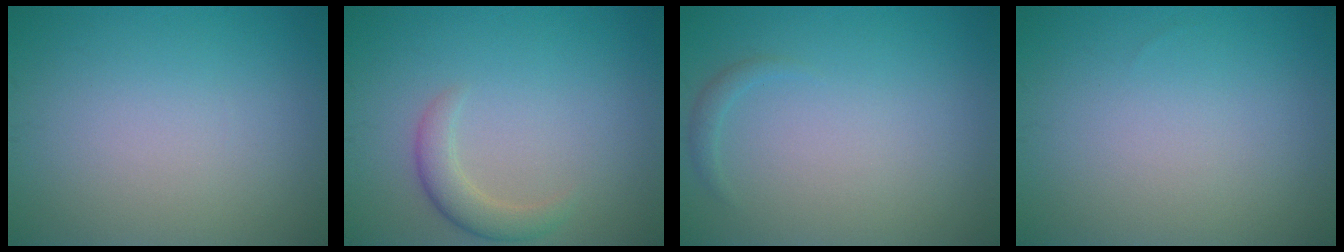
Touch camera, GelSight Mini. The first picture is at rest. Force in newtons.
{"total": 2.5, "press": 2.5, "slide": 0.2}
{"total": 0.8, "press": 0.8, "slide": 0.0}
{"total": 0.0}